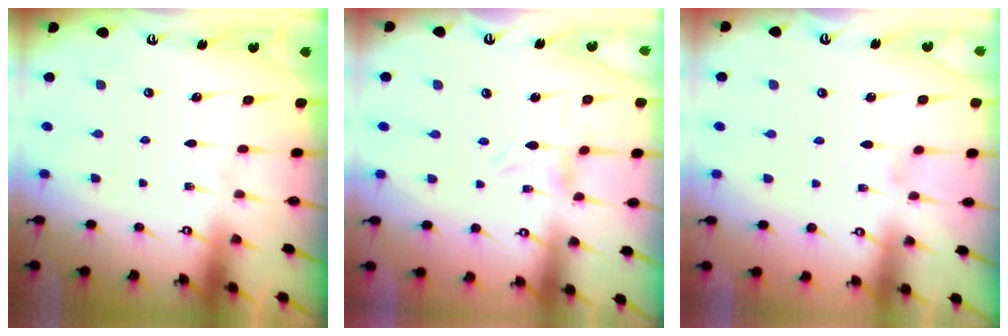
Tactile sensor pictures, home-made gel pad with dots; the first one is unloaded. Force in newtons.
{"total": 0.0}
{"total": 1.1, "press": 1.1, "slide": 0.1}